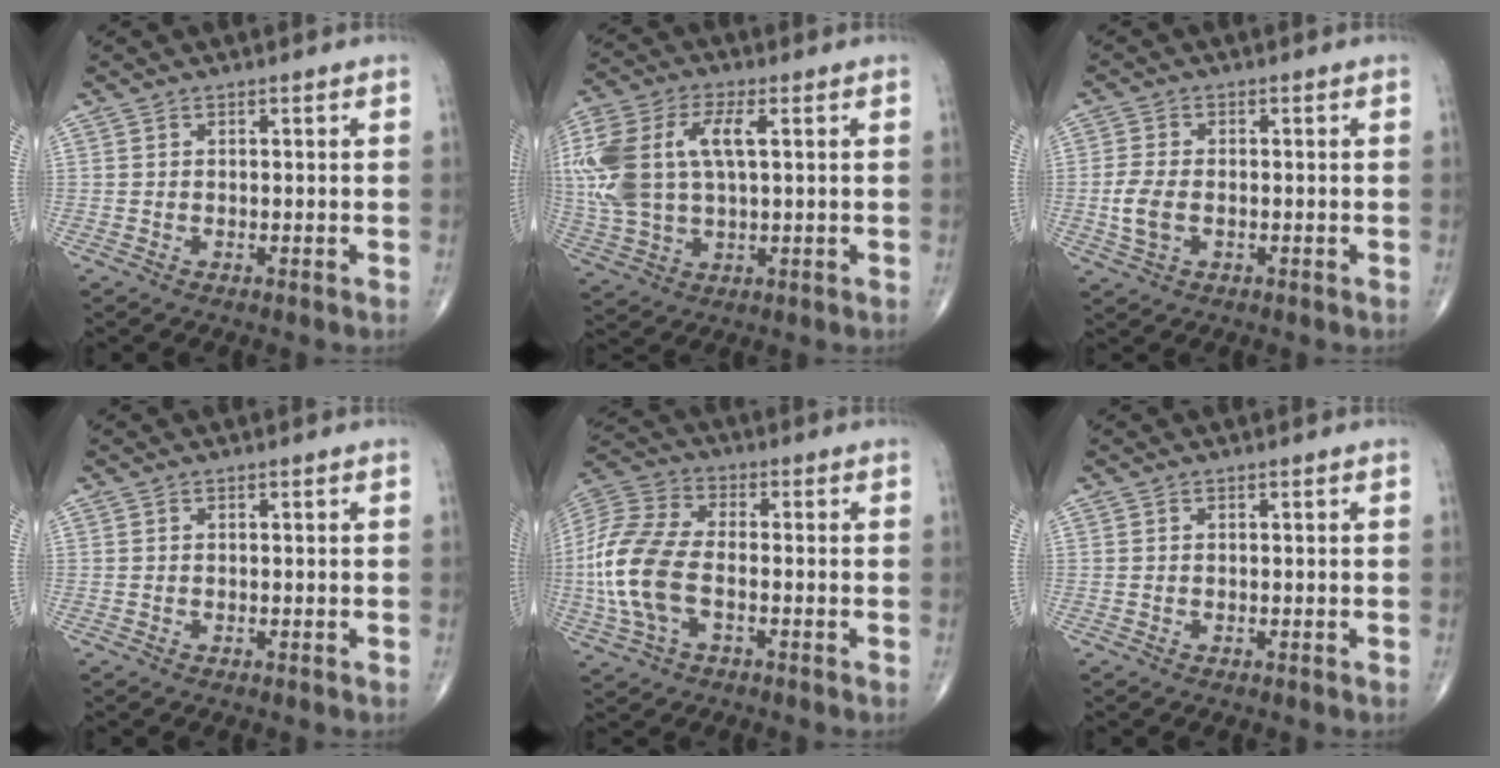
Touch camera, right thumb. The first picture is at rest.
{"total": 18.0, "force": [3.3, 9.4, 15.0], "torque": [-0.344, 0.013, 0.060]}
{"total": 4.9, "force": [-0.9, 3.0, 3.8], "torque": [-0.087, 0.003, -0.017]}
{"total": 0.0}
{"total": 14.9, "force": [-2.7, 8.2, 12.2], "torque": [-0.278, 0.021, -0.054]}
{"total": 0.0}